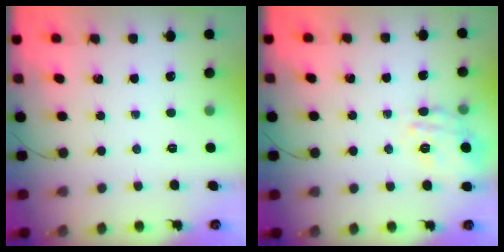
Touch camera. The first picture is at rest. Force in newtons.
{"total": 6.0, "press": 5.9, "slide": 0.9}